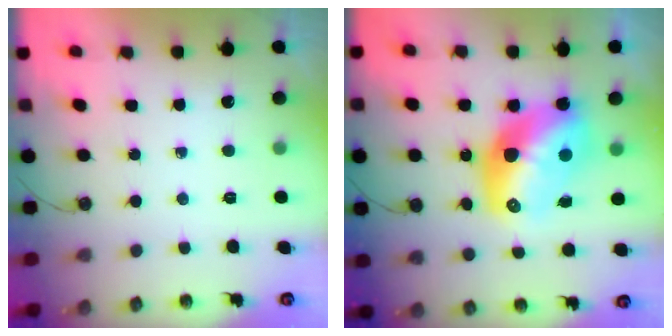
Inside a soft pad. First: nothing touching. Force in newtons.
{"total": 16.6, "press": 16.6, "slide": 1.4}